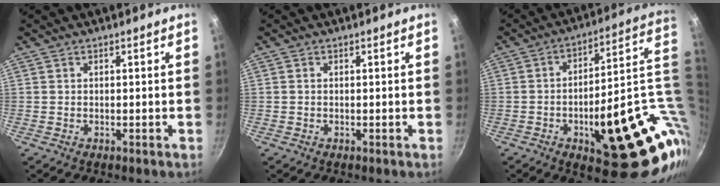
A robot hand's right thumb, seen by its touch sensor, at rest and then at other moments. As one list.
[{"total": 0.0}, {"total": 29.3, "force": [-0.5, 11.9, 26.7], "torque": [-0.316, -0.002, 0.014]}]